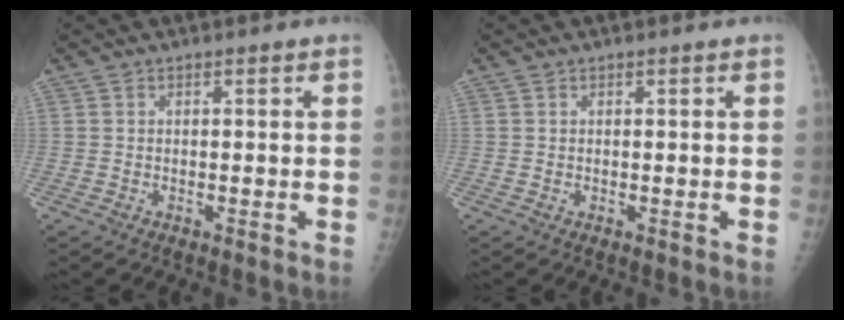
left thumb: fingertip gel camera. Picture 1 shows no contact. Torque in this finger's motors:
{"motor_torque": [-0.44, -0.18, 0.37, 0.18, -0.01]}